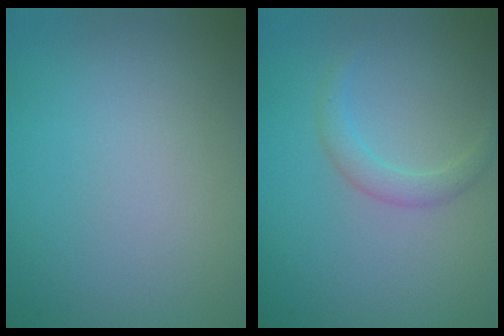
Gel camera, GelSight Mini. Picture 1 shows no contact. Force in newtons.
{"total": 1.6, "press": 1.6, "slide": 0.1}